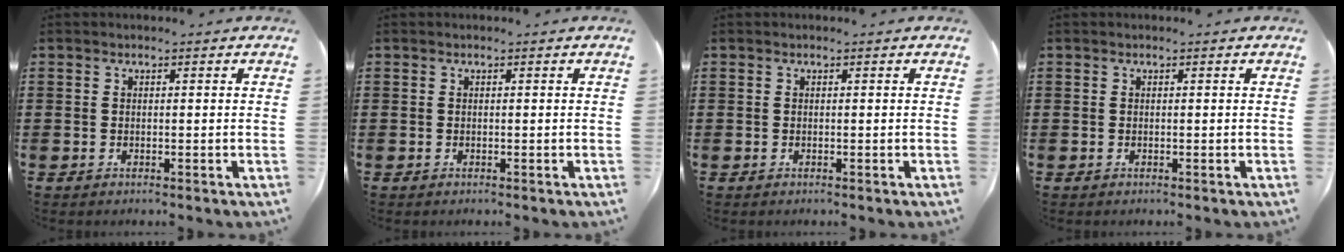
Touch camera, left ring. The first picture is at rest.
{"total": 0.0}
{"total": 0.0}
{"total": 0.0}